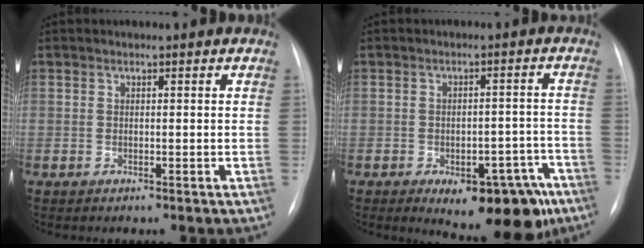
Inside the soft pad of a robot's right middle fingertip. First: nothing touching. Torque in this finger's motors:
{"motor_torque": [1.33, -0.81, 0.61, 0.12]}